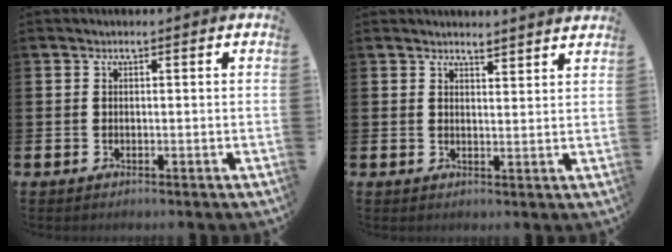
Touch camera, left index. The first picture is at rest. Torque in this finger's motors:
{"motor_torque": [0.04, -0.20, 0.03, 0.00]}